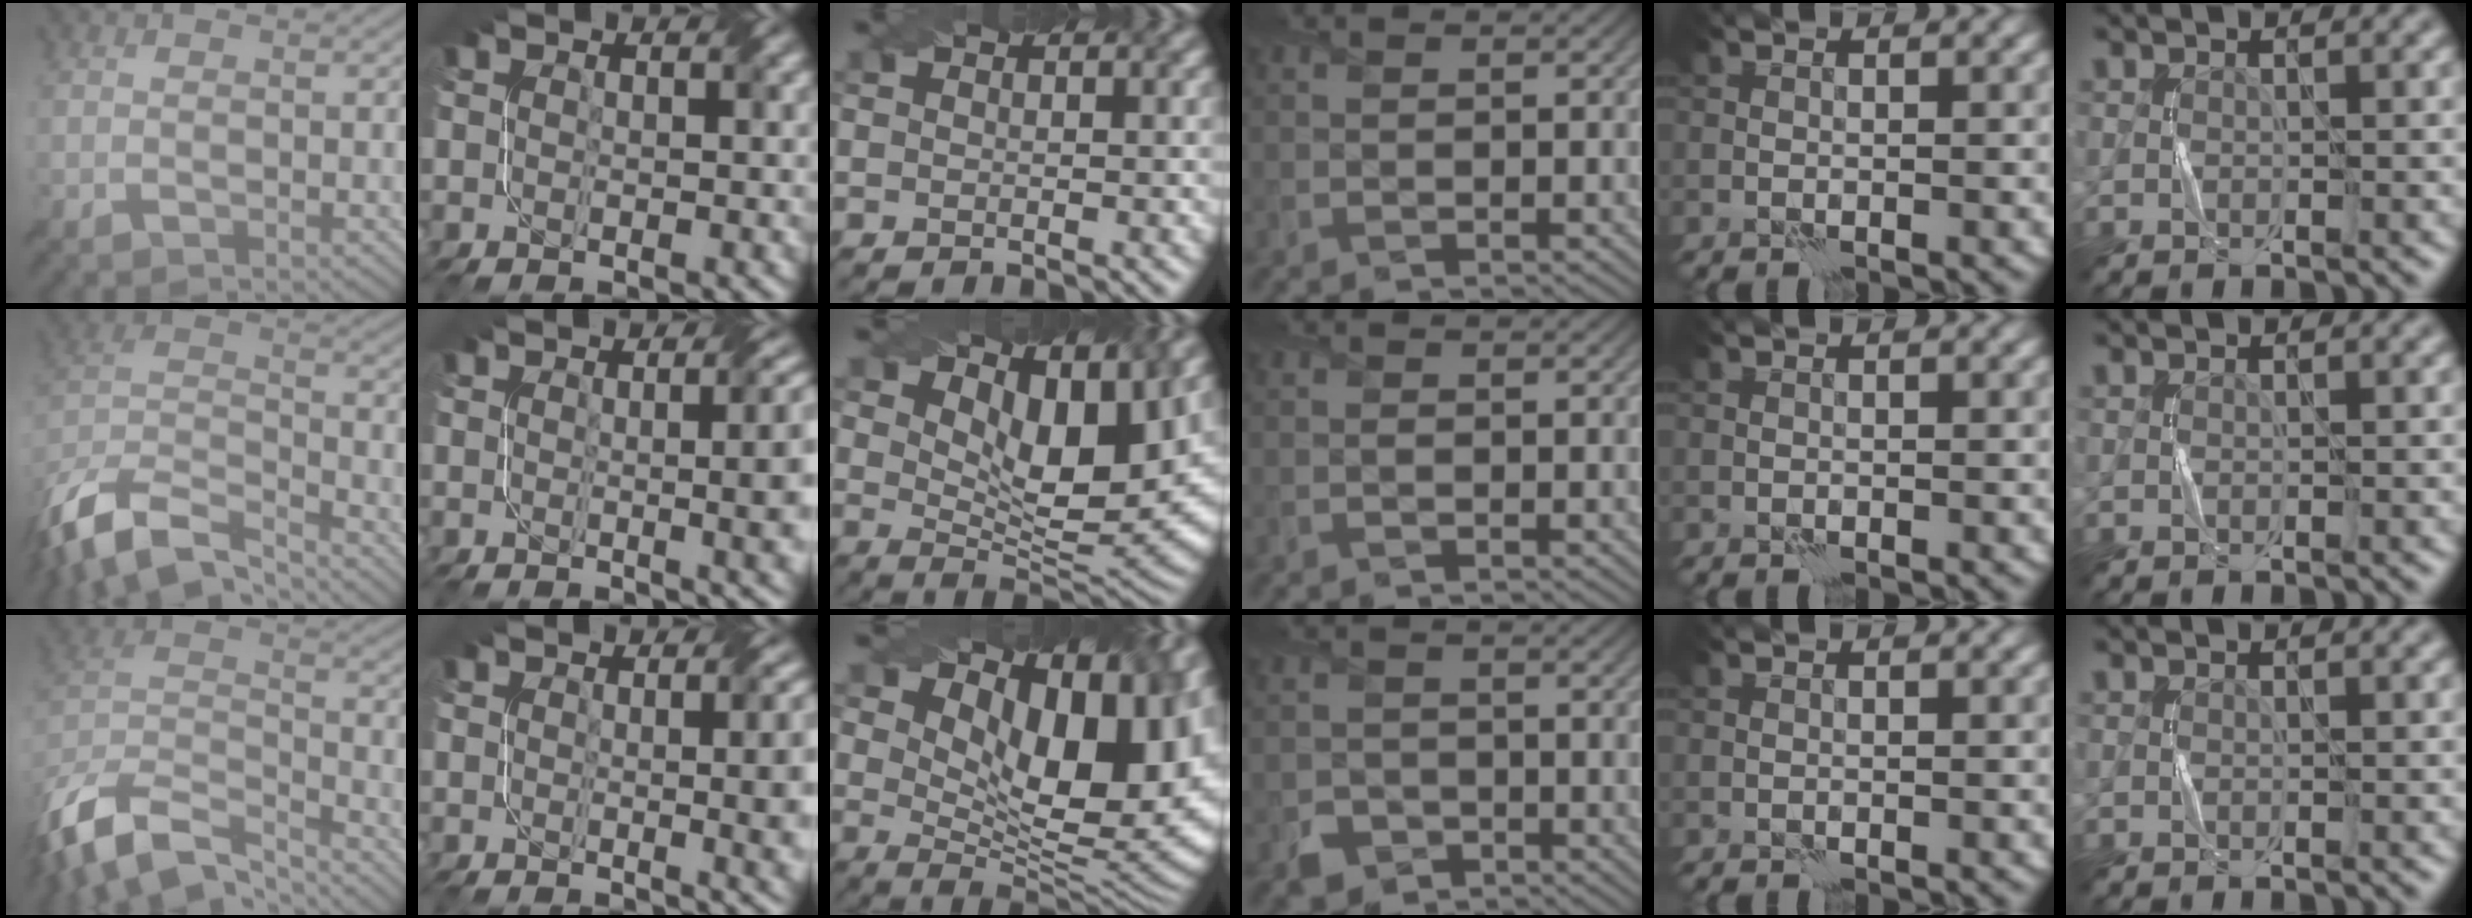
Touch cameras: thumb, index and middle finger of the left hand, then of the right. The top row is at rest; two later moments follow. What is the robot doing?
{"motion": "twist", "object": "screw"}